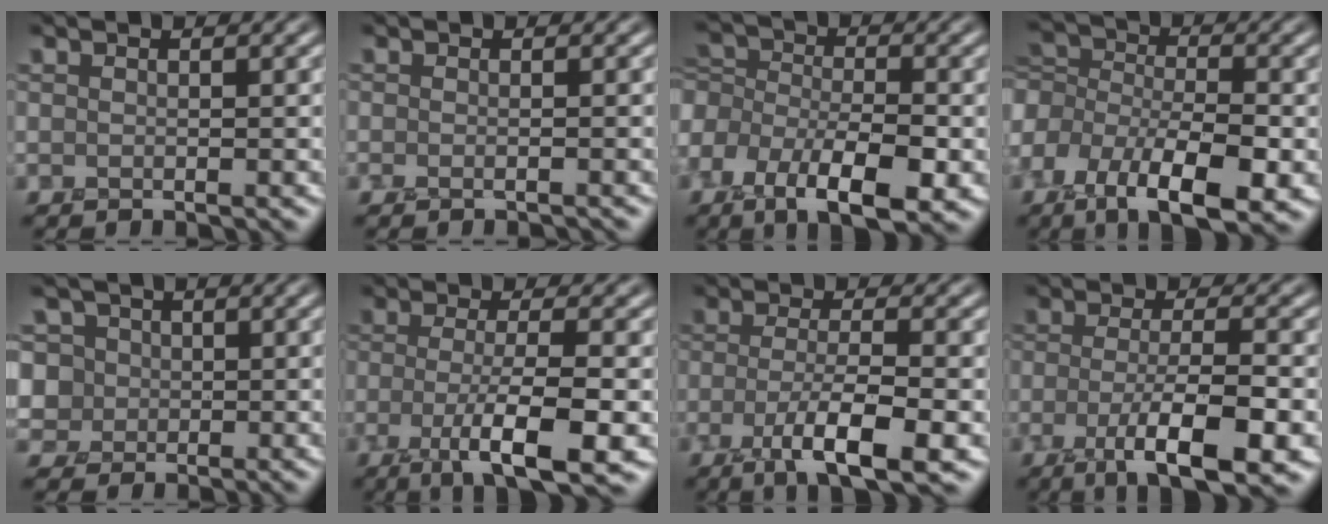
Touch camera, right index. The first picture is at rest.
{"total": 0.7, "force": [-0.6, 0.1, 0.4], "torque": [0.004, -0.002, -0.017]}
{"total": 7.7, "force": [-2.8, 4.0, 5.9], "torque": [-0.098, 0.010, -0.061]}
{"total": 9.0, "force": [-3.7, 4.9, 6.6], "torque": [-0.115, 0.009, -0.077]}
{"total": 7.8, "force": [4.0, 6.2, 2.6], "torque": [-0.043, 0.038, 0.032]}
{"total": 6.2, "force": [-2.1, 1.2, 5.7], "torque": [-0.093, 0.001, -0.042]}
{"total": 5.3, "force": [-2.0, 1.3, 4.7], "torque": [-0.082, 0.002, -0.040]}
{"total": 6.7, "force": [-2.6, 1.7, 5.9], "torque": [-0.100, 0.004, -0.048]}